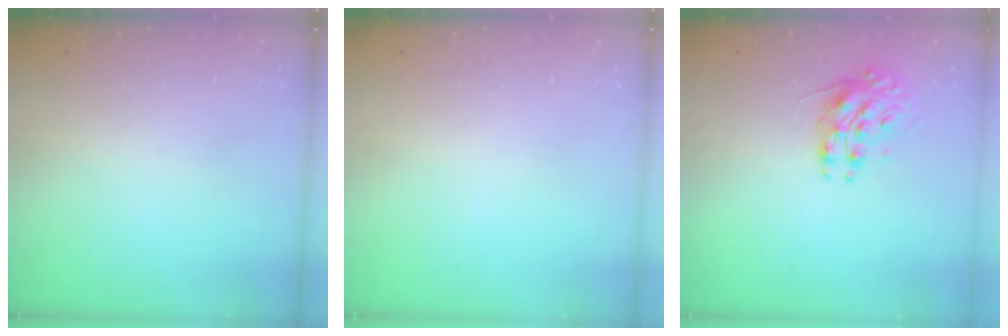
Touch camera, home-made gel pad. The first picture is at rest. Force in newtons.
{"total": 0.0}
{"total": 8.2, "press": 8.2, "slide": 0.3}